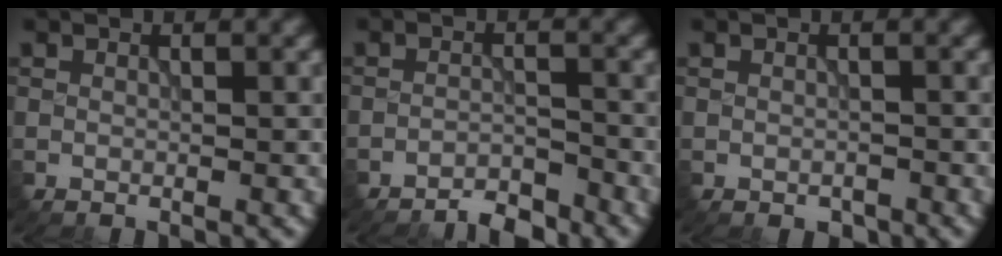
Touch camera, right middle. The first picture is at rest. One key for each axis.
{"total": 3.1, "fx": -2.9, "fy": 0.5, "fz": 0.9, "tx": -0.007, "ty": 0.004, "tz": -0.052}
{"total": 0.8, "fx": -0.5, "fy": 0.5, "fz": 0.4, "tx": -0.006, "ty": -0.003, "tz": -0.006}